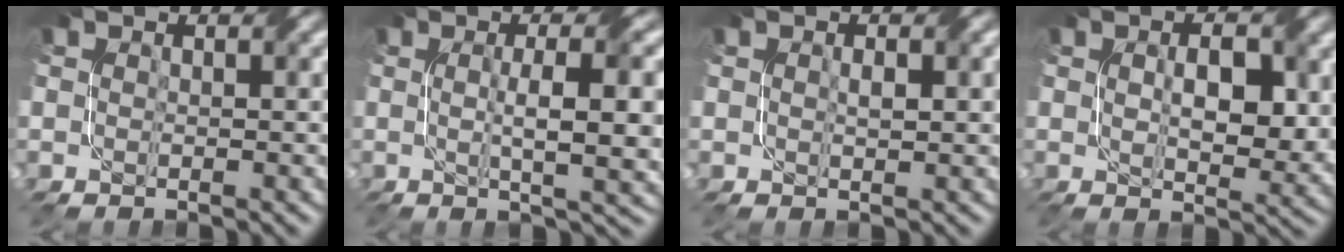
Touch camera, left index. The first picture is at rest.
{"total": 7.4, "force": [0.3, 1.8, 7.2], "torque": [-0.096, 0.001, 0.008]}
{"total": 1.4, "force": [0.3, 0.5, 1.3], "torque": [-0.022, 0.000, 0.007]}
{"total": 5.0, "force": [0.8, 2.3, 4.4], "torque": [-0.075, -0.005, 0.018]}